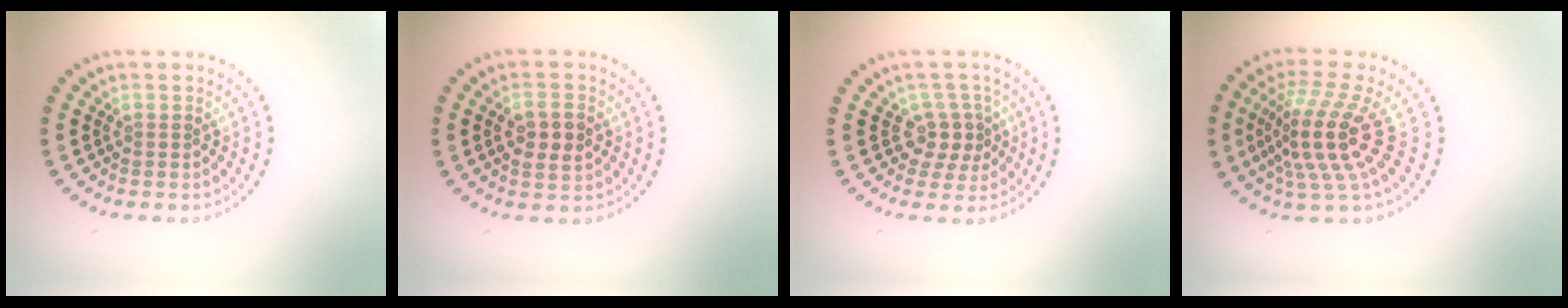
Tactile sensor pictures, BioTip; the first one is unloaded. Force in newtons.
{"total": 3.0, "press": 3.0, "slide": 0.2}
{"total": 2.4, "press": 1.9, "slide": 1.6}
{"total": 5.4, "press": 3.9, "slide": 3.7}